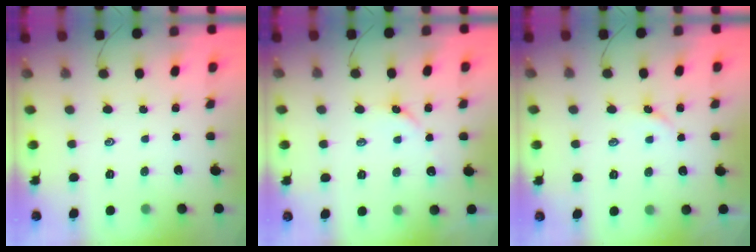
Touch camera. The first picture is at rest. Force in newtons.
{"total": 3.8, "press": 3.7, "slide": 0.5}
{"total": 3.0, "press": 2.9, "slide": 0.4}